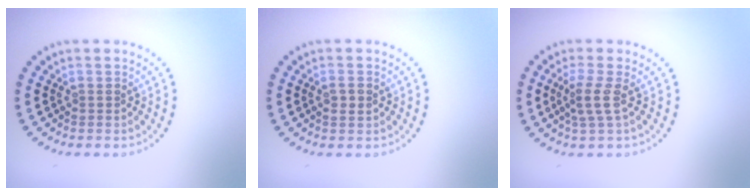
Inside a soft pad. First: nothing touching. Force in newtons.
{"total": 1.1, "press": 1.1, "slide": 0.3}
{"total": 2.1, "press": 1.6, "slide": 1.3}